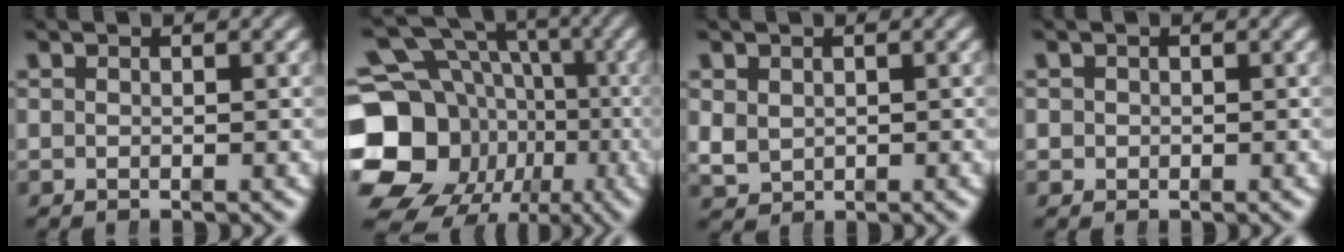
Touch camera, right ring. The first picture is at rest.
{"total": 22.7, "force": [-2.3, 19.9, 10.8], "torque": [-0.222, -0.070, -0.032]}
{"total": 2.3, "force": [0.2, 2.1, 0.9], "torque": [-0.028, -0.016, 0.017]}
{"total": 1.3, "force": [-0.2, 1.3, 0.1], "torque": [-0.007, -0.004, -0.003]}